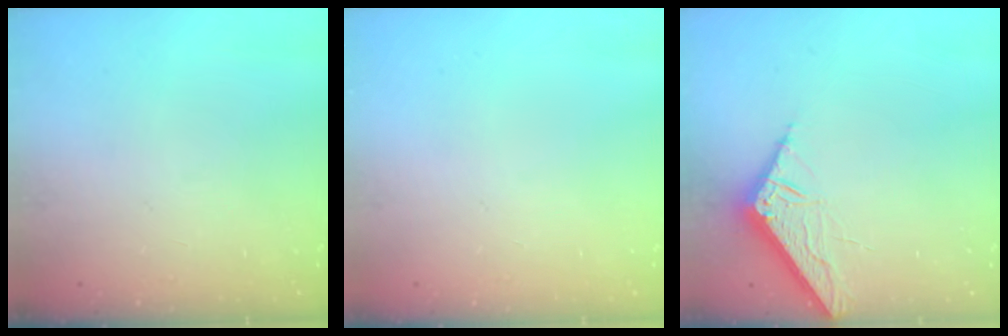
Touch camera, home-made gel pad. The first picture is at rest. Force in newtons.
{"total": 0.0}
{"total": 7.8, "press": 7.8, "slide": 0.3}